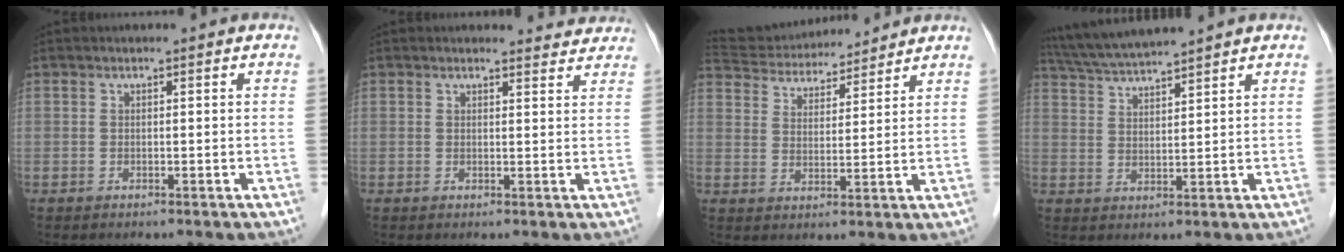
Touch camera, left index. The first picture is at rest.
{"total": 4.8, "force": [4.7, 1.1, -0.3], "torque": [0.014, -0.013, 0.030]}
{"total": 14.3, "force": [13.4, 2.9, 4.1], "torque": [-0.075, 0.030, 0.216]}
{"total": 8.1, "force": [7.5, -0.9, 3.1], "torque": [-0.061, 0.021, 0.136]}